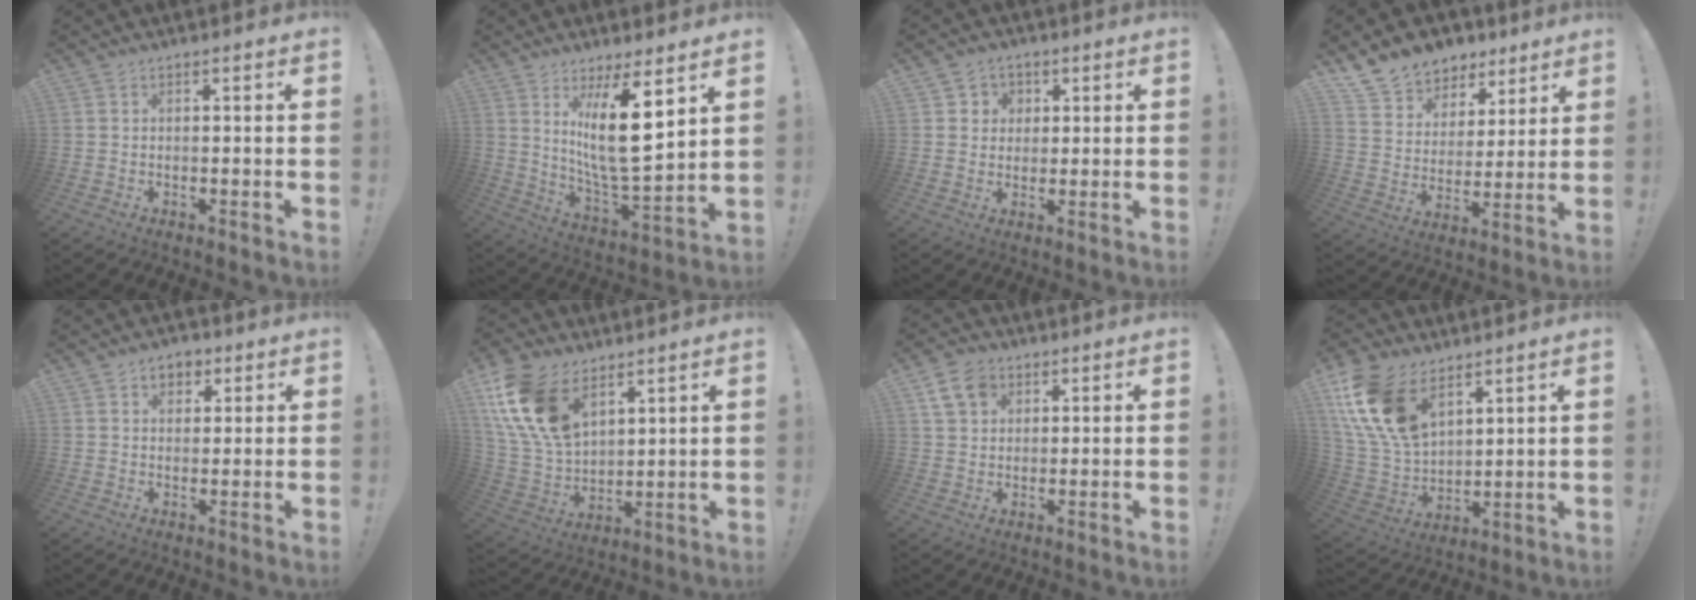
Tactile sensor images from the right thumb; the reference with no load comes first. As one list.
[{"total": 16.2, "force": [6.7, 3.9, 14.2], "torque": [-0.257, -0.049, 0.104]}, {"total": 4.6, "force": [1.0, 4.4, 0.6], "torque": [-0.004, -0.007, 0.018]}, {"total": 11.3, "force": [8.2, 7.5, 2.3], "torque": [-0.041, -0.061, 0.158]}, {"total": 4.9, "force": [2.2, 3.8, 2.2], "torque": [-0.022, -0.003, 0.036]}, {"total": 18.6, "force": [10.1, 11.0, 11.0], "torque": [-0.234, -0.052, 0.191]}, {"total": 8.3, "force": [4.1, 6.2, 3.8], "torque": [-0.069, -0.007, 0.082]}, {"total": 18.3, "force": [10.3, 10.6, 10.9], "torque": [-0.232, -0.055, 0.195]}]